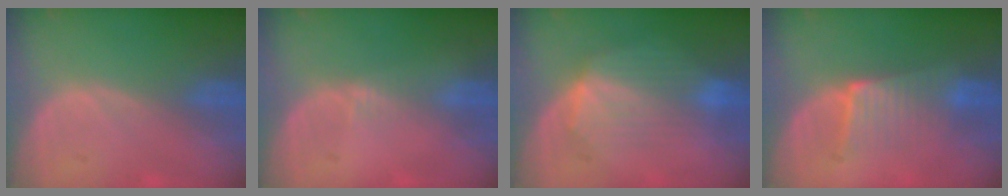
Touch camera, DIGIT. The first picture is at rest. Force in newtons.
{"total": 0.8, "press": 0.8, "slide": 0.4}
{"total": 7.3, "press": 7.0, "slide": 1.8}
{"total": 6.5, "press": 5.7, "slide": 3.0}